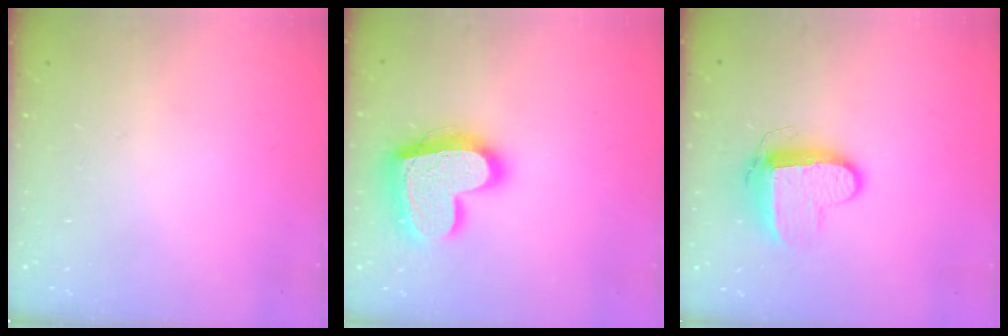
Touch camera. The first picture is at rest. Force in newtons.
{"total": 19.9, "press": 19.9, "slide": 1.1}
{"total": 10.4, "press": 10.4, "slide": 0.5}